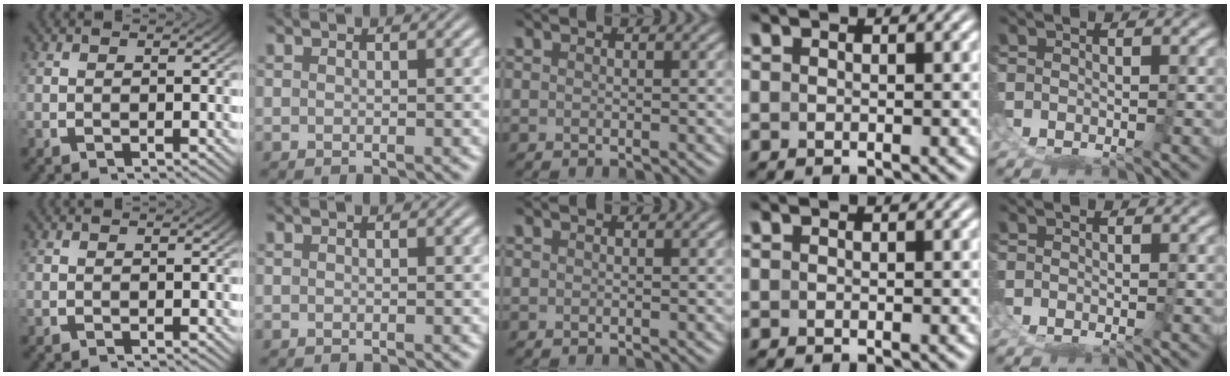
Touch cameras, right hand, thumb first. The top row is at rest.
{}